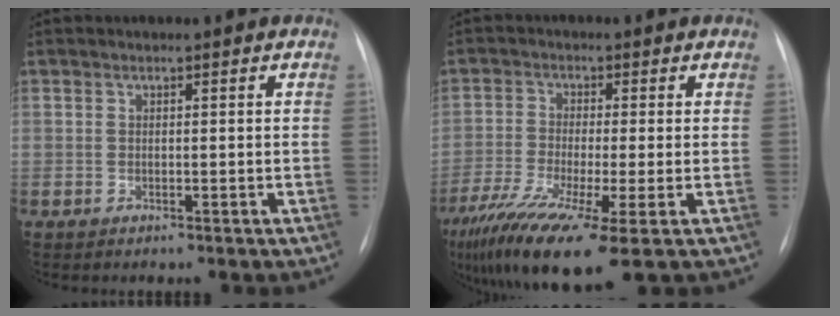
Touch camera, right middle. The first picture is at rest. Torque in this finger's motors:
{"motor_torque": [1.38, -0.76, 0.37, 0.21]}